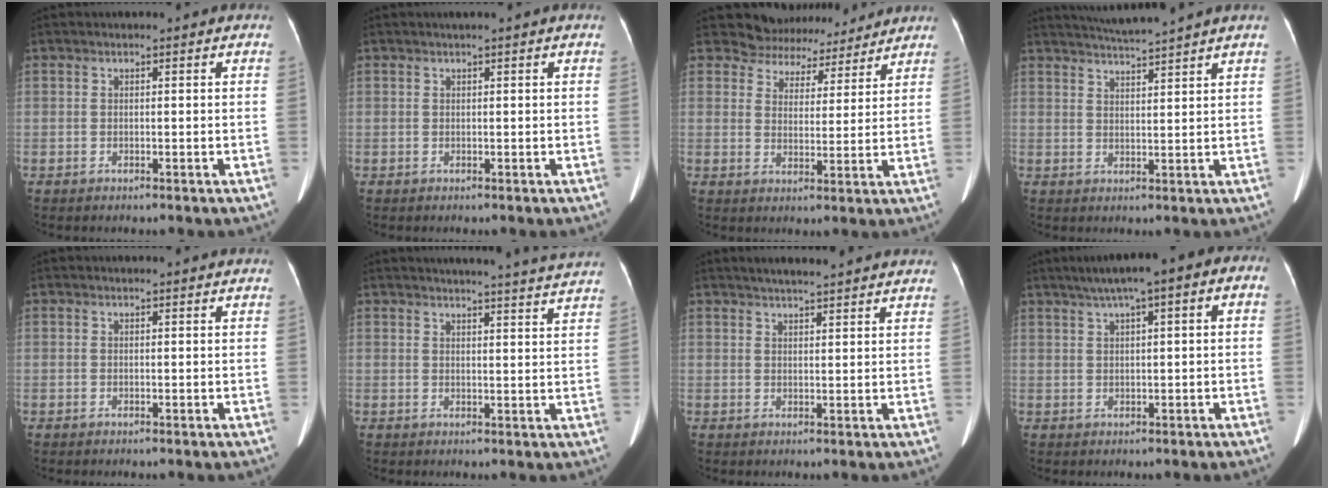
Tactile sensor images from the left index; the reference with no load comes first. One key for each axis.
{"total": 1.0, "fx": 0.8, "fy": -0.2, "fz": 0.6, "tx": -0.011, "ty": 0.010, "tz": 0.019}
{"total": 9.5, "fx": 8.8, "fy": 3.7, "fz": -0.2, "tx": 0.015, "ty": 0.010, "tz": 0.108}
{"total": 6.7, "fx": 6.2, "fy": -1.6, "fz": 2.2, "tx": -0.041, "ty": 0.006, "tz": 0.099}
{"total": 1.3, "fx": 1.3, "fy": 0.1, "fz": 0.1, "tx": -0.010, "ty": 0.006, "tz": 0.014}
{"total": 14.5, "fx": 13.9, "fy": -0.7, "fz": 4.0, "tx": -0.055, "ty": -0.035, "tz": 0.152}
{"total": 8.5, "fx": 7.6, "fy": 0.8, "fz": 3.7, "tx": -0.053, "ty": 0.026, "tz": 0.096}
{"total": 8.6, "fx": 3.5, "fy": 1.6, "fz": 7.7, "tx": -0.120, "ty": 0.041, "tz": 0.044}